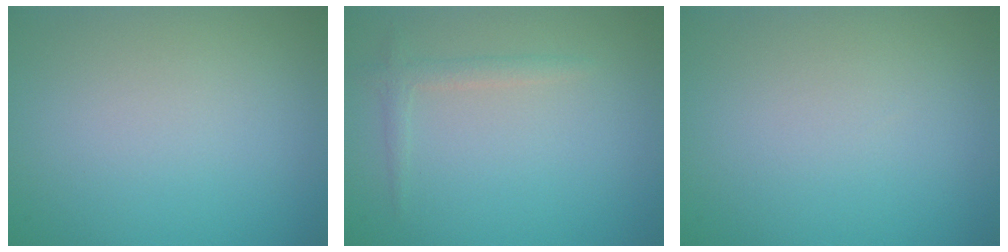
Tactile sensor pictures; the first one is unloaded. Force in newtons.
{"total": 1.4, "press": 1.4, "slide": 0.1}
{"total": 0.0}